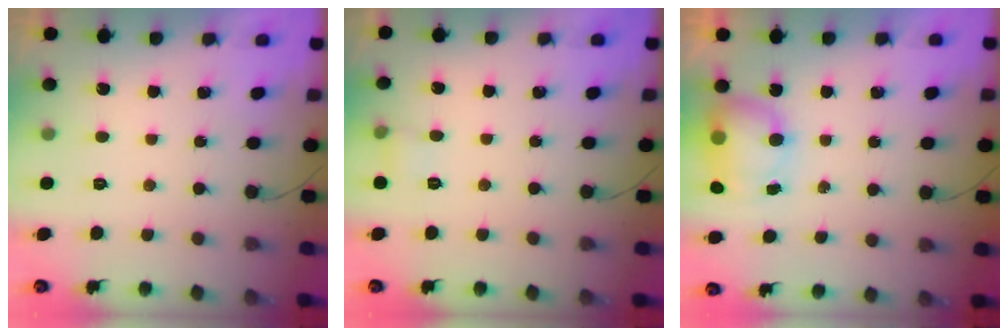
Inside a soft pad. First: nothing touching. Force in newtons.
{"total": 4.2, "press": 4.0, "slide": 1.5}
{"total": 7.0, "press": 6.9, "slide": 1.3}